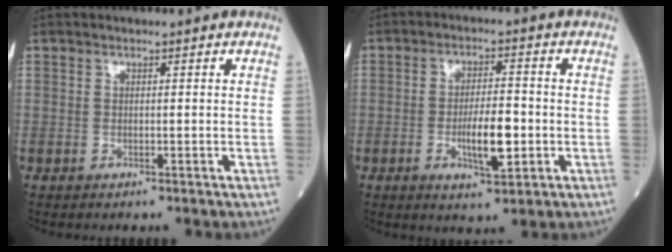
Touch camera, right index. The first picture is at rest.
{"total": 6.8, "force": [-1.6, 1.8, 6.4], "torque": [-0.114, -0.002, -0.024]}